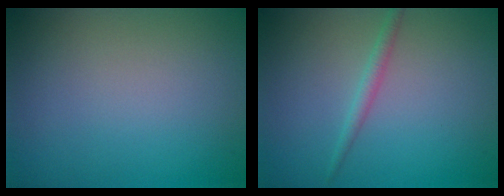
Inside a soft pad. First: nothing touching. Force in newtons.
{"total": 1.3, "press": 1.3, "slide": 0.0}